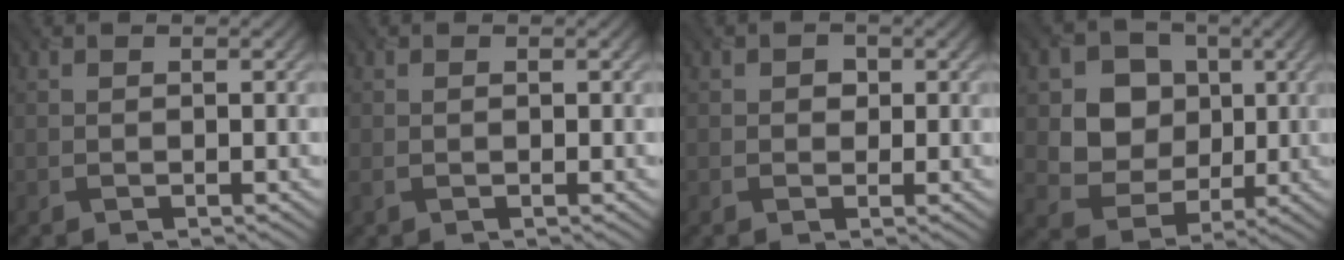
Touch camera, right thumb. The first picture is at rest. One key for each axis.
{"total": 0.9, "fx": 0.0, "fy": 0.5, "fz": 0.7, "tx": -0.018, "ty": 0.000, "tz": -0.001}
{"total": 1.4, "fx": 0.3, "fy": 1.3, "fz": 0.5, "tx": -0.005, "ty": -0.002, "tz": 0.000}
{"total": 8.5, "fx": 1.8, "fy": 7.4, "fz": 3.6, "tx": -0.087, "ty": -0.006, "tz": 0.040}